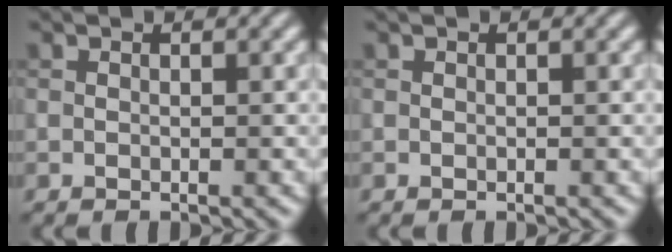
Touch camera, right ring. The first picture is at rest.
{"total": 0.0}